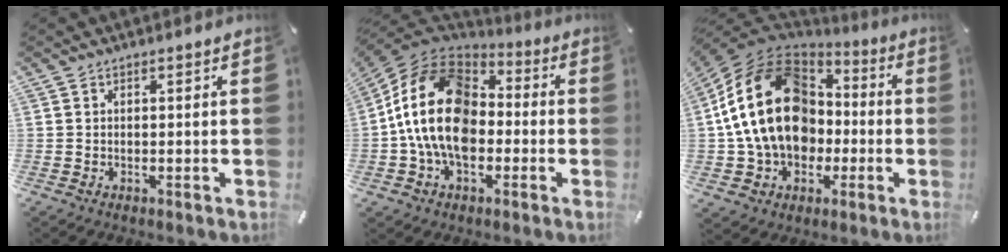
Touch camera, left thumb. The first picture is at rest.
{"total": 20.4, "force": [-2.2, 14.5, 14.2], "torque": [-0.288, 0.028, -0.042]}
{"total": 22.8, "force": [0.5, 17.6, 14.5], "torque": [-0.307, 0.016, 0.013]}